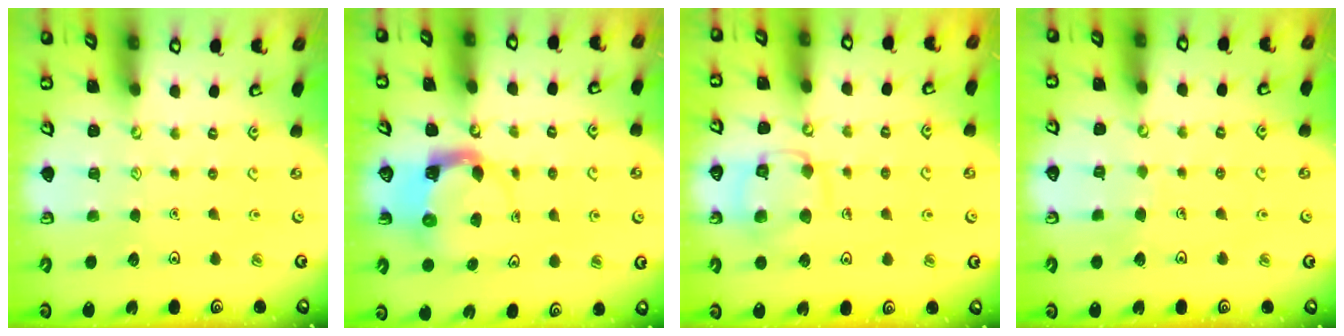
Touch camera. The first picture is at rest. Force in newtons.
{"total": 3.9, "press": 3.8, "slide": 0.6}
{"total": 12.4, "press": 12.4, "slide": 1.0}
{"total": 1.8, "press": 1.8, "slide": 0.0}